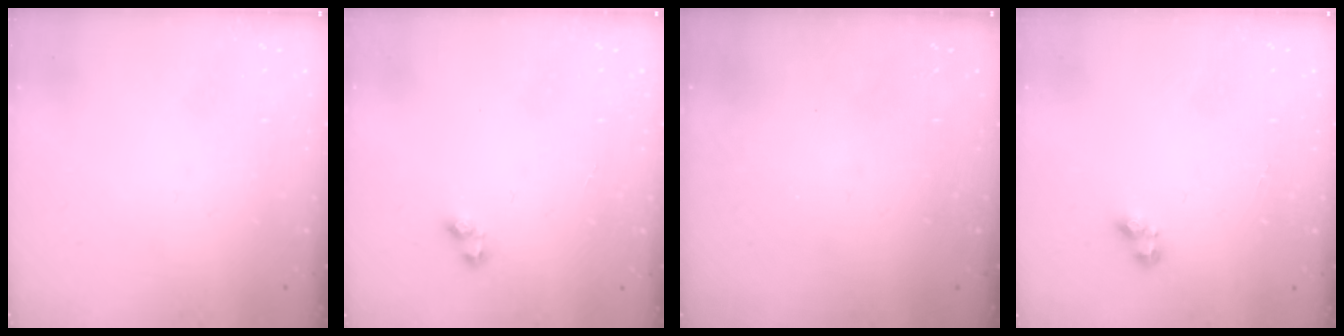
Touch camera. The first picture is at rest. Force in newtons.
{"total": 2.9, "press": 2.6, "slide": 1.3}
{"total": 0.0}
{"total": 3.0, "press": 2.9, "slide": 0.6}